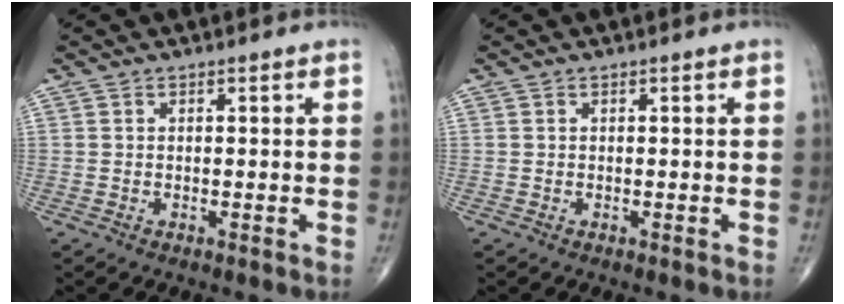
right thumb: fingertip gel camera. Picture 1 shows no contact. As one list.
[{"total": 0.0}]